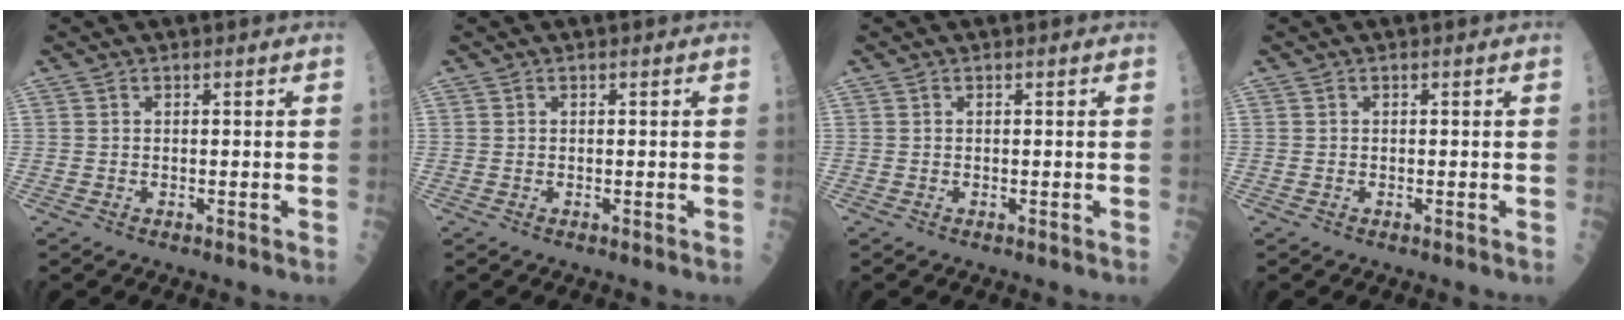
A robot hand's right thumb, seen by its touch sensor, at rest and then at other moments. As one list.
[{"total": 0.0}, {"total": 0.0}, {"total": 0.0}]